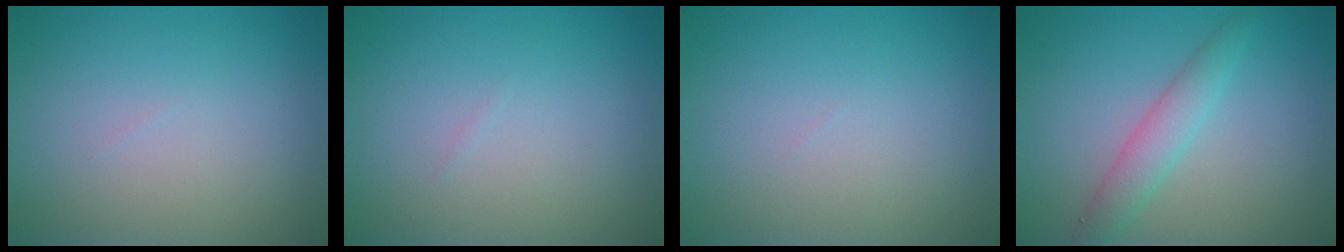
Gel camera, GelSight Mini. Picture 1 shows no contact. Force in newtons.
{"total": 0.0}
{"total": 0.0}
{"total": 2.7, "press": 2.6, "slide": 0.1}